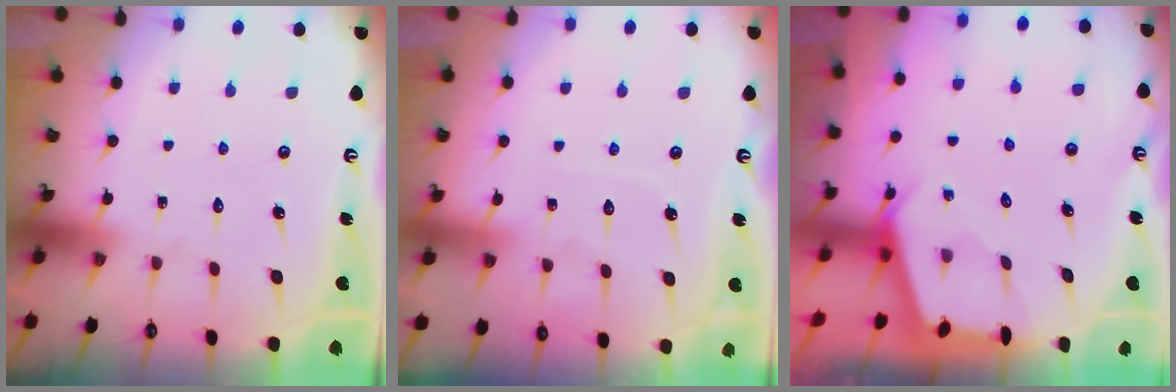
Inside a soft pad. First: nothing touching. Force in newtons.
{"total": 4.3, "press": 4.2, "slide": 0.5}
{"total": 2.4, "press": 2.4, "slide": 0.3}